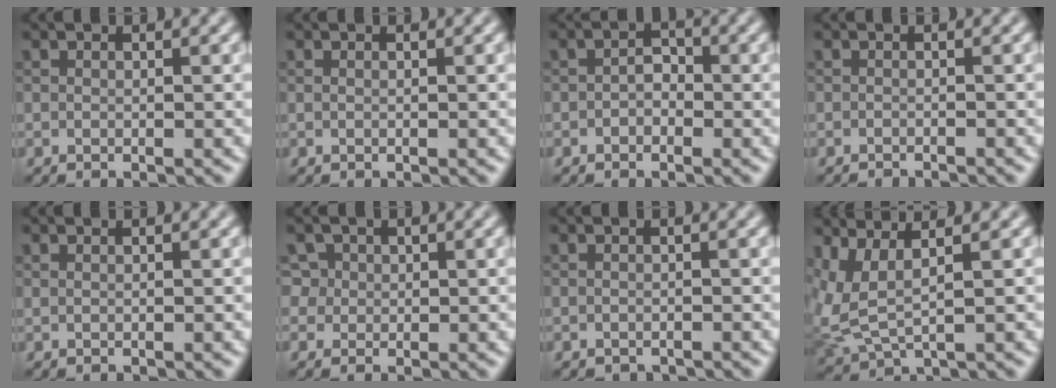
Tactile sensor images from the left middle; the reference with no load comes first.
{"total": 0.0}
{"total": 1.4, "force": [-0.5, 1.0, 0.8], "torque": [-0.015, 0.002, -0.013]}
{"total": 2.2, "force": [-2.0, 0.4, 0.7], "torque": [-0.004, -0.003, -0.030]}
{"total": 0.7, "force": [0.4, 0.4, 0.4], "torque": [-0.005, 0.000, 0.000]}
{"total": 3.9, "force": [1.8, 3.2, 1.4], "torque": [-0.026, 0.010, 0.023]}
{"total": 0.6, "force": [-0.5, 0.3, 0.0], "torque": [0.000, -0.004, -0.009]}
{"total": 4.3, "force": [2.1, 1.5, 3.4], "torque": [-0.101, -0.003, 0.050]}